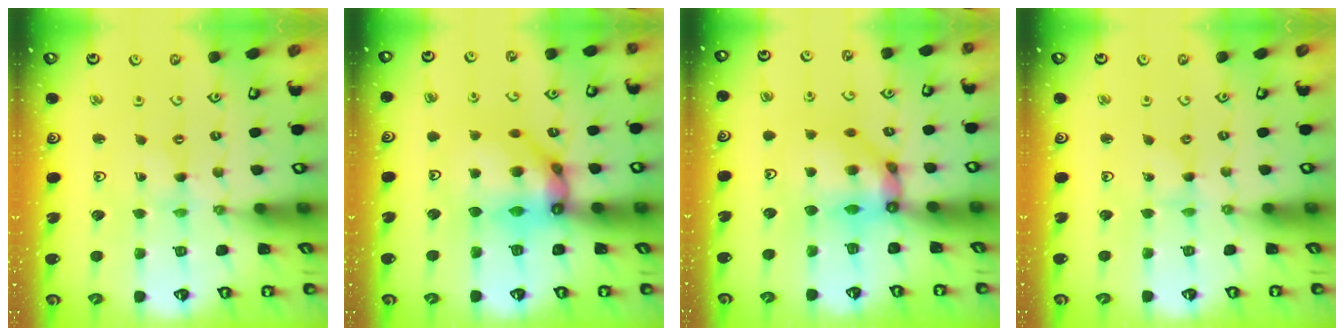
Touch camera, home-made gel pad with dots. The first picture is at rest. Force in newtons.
{"total": 14.1, "press": 14.0, "slide": 1.4}
{"total": 9.6, "press": 9.6, "slide": 0.7}
{"total": 0.0}